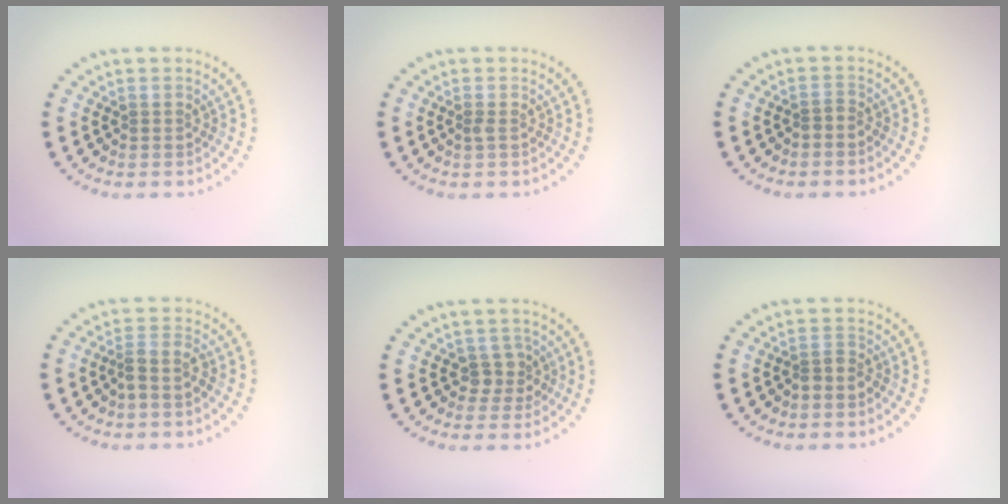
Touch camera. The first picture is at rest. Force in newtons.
{"total": 0.5, "press": 0.4, "slide": 0.4}
{"total": 0.5, "press": 0.3, "slide": 0.4}
{"total": 2.0, "press": 1.5, "slide": 1.2}
{"total": 1.9, "press": 1.5, "slide": 1.2}
{"total": 1.5, "press": 1.1, "slide": 1.0}